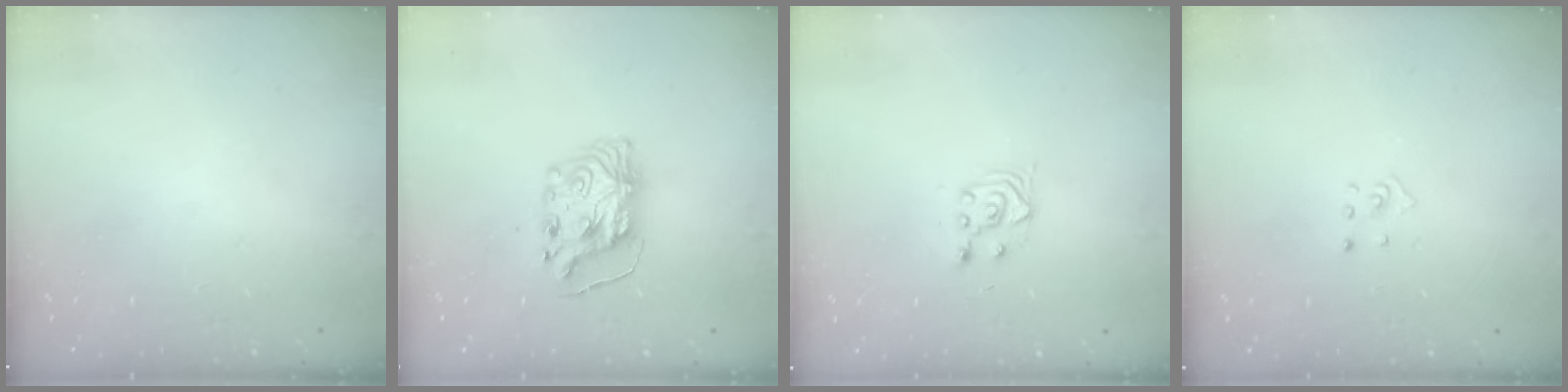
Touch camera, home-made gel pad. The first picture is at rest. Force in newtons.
{"total": 9.3, "press": 9.3, "slide": 0.9}
{"total": 3.0, "press": 2.6, "slide": 1.3}
{"total": 2.9, "press": 2.9, "slide": 0.3}